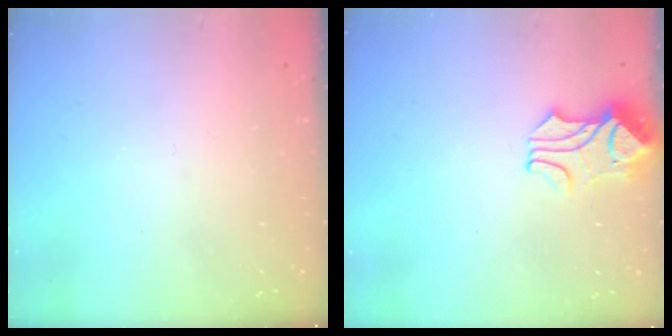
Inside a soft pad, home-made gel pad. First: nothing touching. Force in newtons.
{"total": 1.8, "press": 1.4, "slide": 1.2}